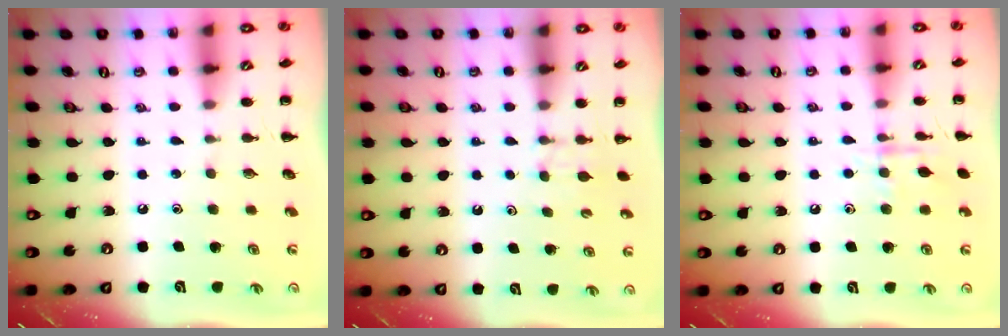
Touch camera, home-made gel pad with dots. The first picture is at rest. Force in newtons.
{"total": 2.9, "press": 2.7, "slide": 1.1}
{"total": 8.1, "press": 8.1, "slide": 0.7}